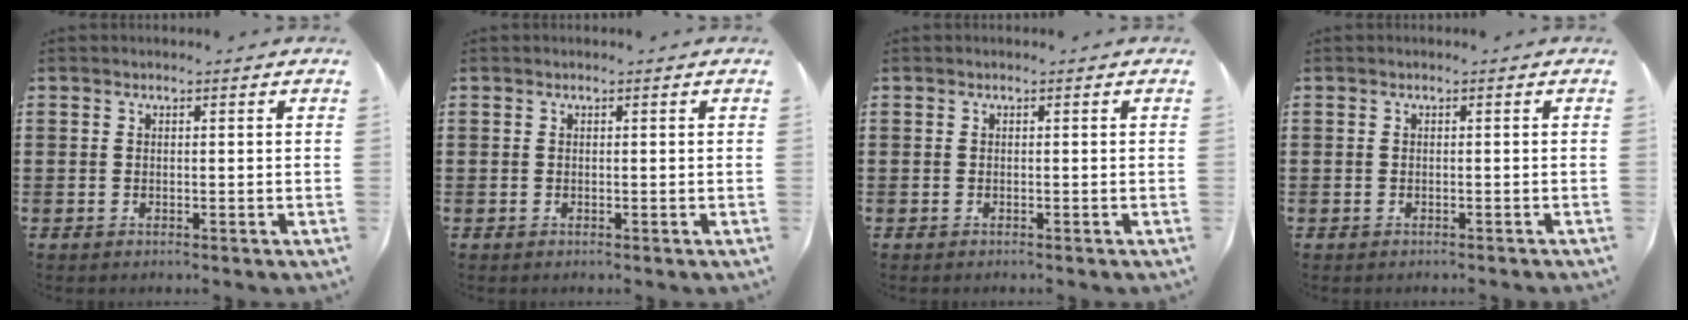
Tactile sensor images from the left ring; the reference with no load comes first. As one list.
[{"total": 0.0}, {"total": 0.0}, {"total": 0.0}]